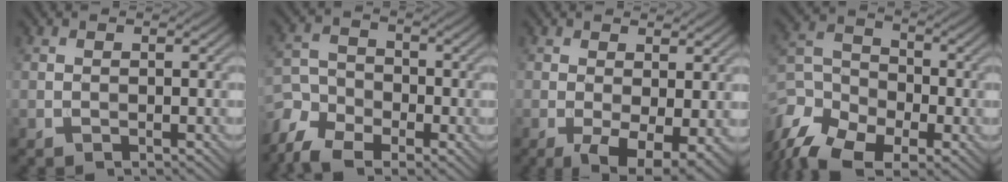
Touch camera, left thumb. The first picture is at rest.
{"total": 7.4, "force": [-5.1, 4.0, 3.5], "torque": [-0.085, -0.016, -0.110]}
{"total": 6.0, "force": [-1.5, 2.4, 5.3], "torque": [-0.091, -0.010, -0.018]}
{"total": 14.3, "force": [-9.2, 8.5, 7.1], "torque": [-0.182, -0.043, -0.150]}